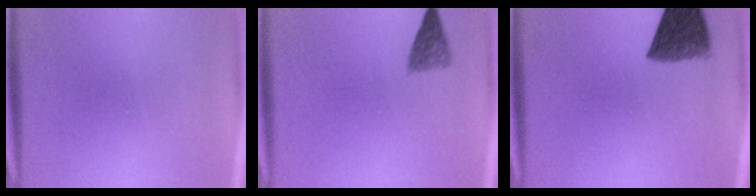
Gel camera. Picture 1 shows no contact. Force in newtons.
{"total": 2.9}
{"total": 9.1}